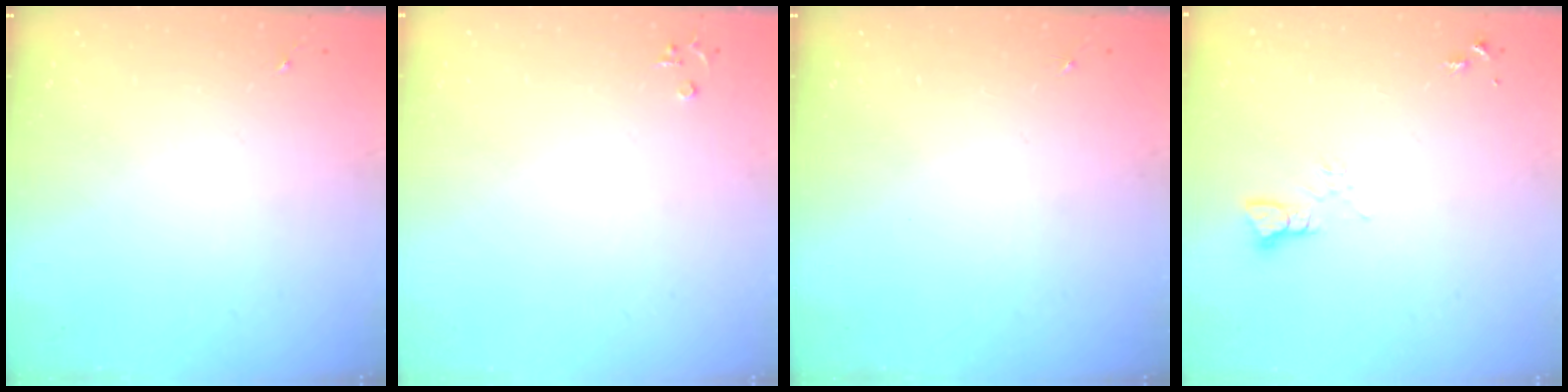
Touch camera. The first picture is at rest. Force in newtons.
{"total": 3.3, "press": 3.3, "slide": 0.3}
{"total": 0.0}
{"total": 4.0, "press": 3.9, "slide": 0.3}